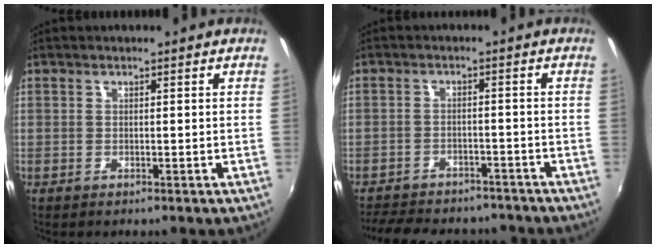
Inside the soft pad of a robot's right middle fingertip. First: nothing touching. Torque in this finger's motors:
{"motor_torque": [1.07, -1.07, 0.11, 0.04]}